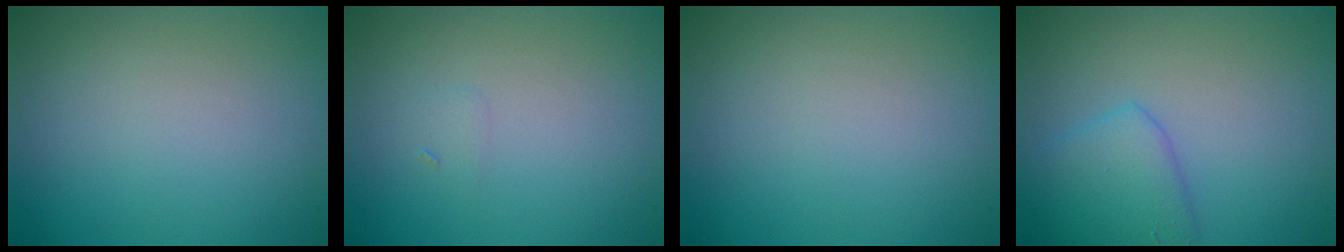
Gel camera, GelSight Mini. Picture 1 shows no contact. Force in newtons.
{"total": 0.5, "press": 0.5, "slide": 0.1}
{"total": 0.0}
{"total": 3.3, "press": 3.3, "slide": 0.2}